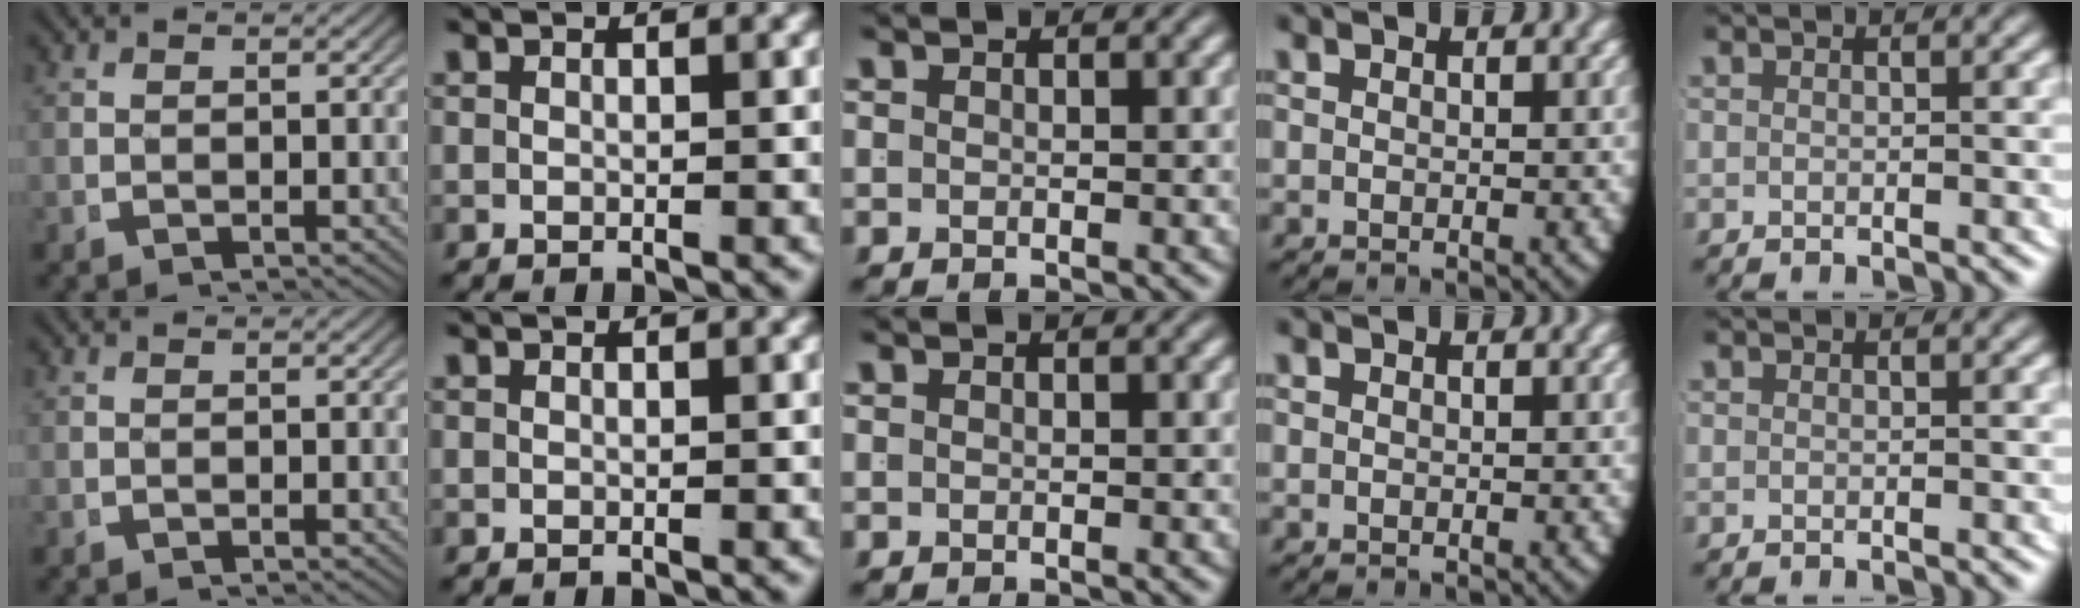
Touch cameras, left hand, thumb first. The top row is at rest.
{}